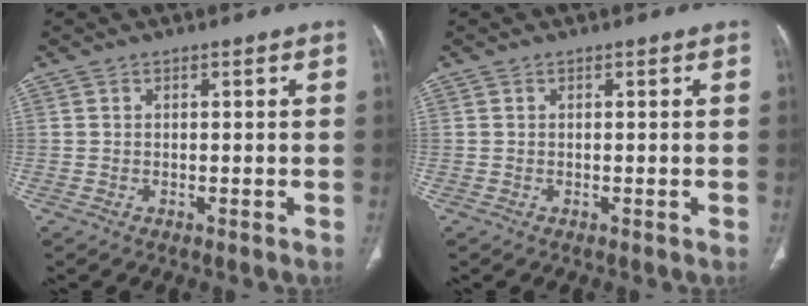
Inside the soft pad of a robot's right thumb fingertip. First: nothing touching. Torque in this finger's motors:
{"motor_torque": [0.00, 0.00, -0.02, -0.01, 0.02]}